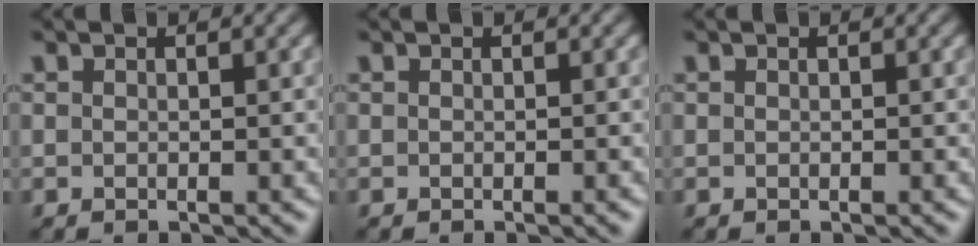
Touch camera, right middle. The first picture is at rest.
{"total": 0.6, "force": [-0.3, 0.1, 0.5], "torque": [-0.004, 0.000, -0.004]}
{"total": 0.0}